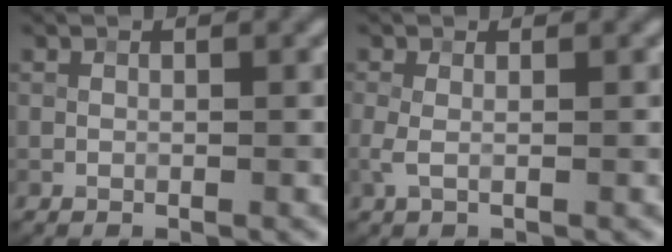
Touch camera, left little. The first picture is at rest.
{"total": 1.4, "force": [-0.1, 0.4, 1.3], "torque": [-0.031, -0.001, -0.004]}